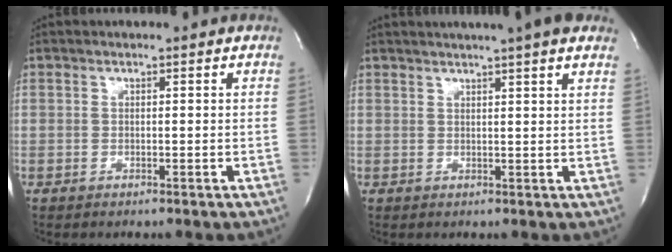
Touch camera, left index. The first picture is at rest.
{"total": 9.1, "force": [7.4, 0.2, 5.4], "torque": [-0.081, 0.021, 0.080]}